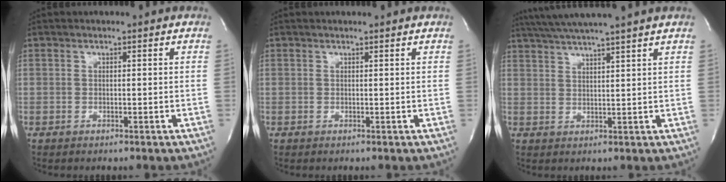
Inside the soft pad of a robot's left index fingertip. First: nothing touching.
{"total": 1.8, "force": [1.7, -0.1, 0.5], "torque": [-0.007, 0.010, 0.022]}
{"total": 10.6, "force": [9.1, -1.5, 5.2], "torque": [-0.093, 0.021, 0.135]}